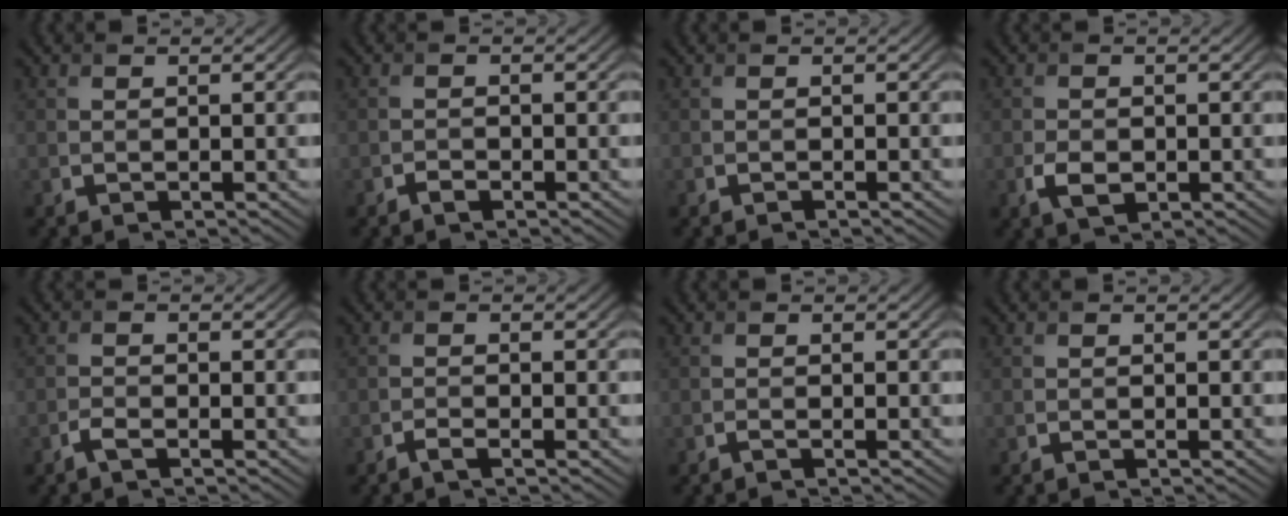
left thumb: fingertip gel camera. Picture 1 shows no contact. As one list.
[{"total": 1.0, "force": [-0.7, 0.4, 0.5], "torque": [-0.010, -0.001, -0.014]}, {"total": 0.0}, {"total": 2.7, "force": [-0.8, 1.8, 1.9], "torque": [-0.042, -0.007, -0.014]}, {"total": 1.4, "force": [-1.0, 0.4, 0.9], "torque": [-0.023, 0.001, -0.024]}, {"total": 1.1, "force": [-0.7, 0.1, 0.7], "torque": [-0.015, 0.001, -0.016]}, {"total": 0.6, "force": [-0.3, 0.0, 0.4], "torque": [-0.011, -0.002, -0.008]}, {"total": 0.0}]